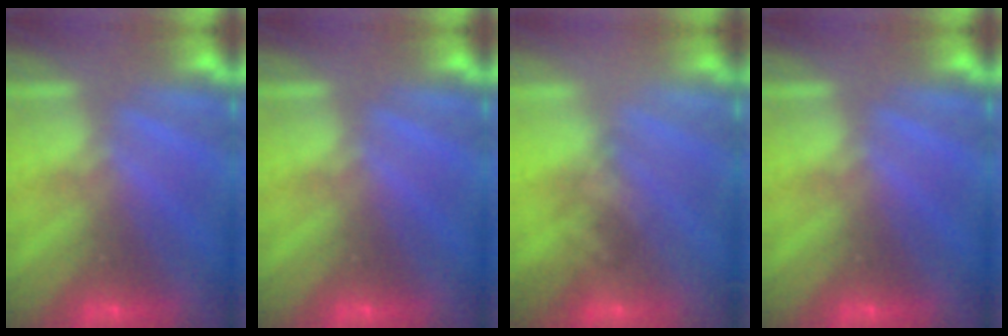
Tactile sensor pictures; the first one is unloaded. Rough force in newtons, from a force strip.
{"total": 0.0}
{"total": 1.5}
{"total": 0.0}